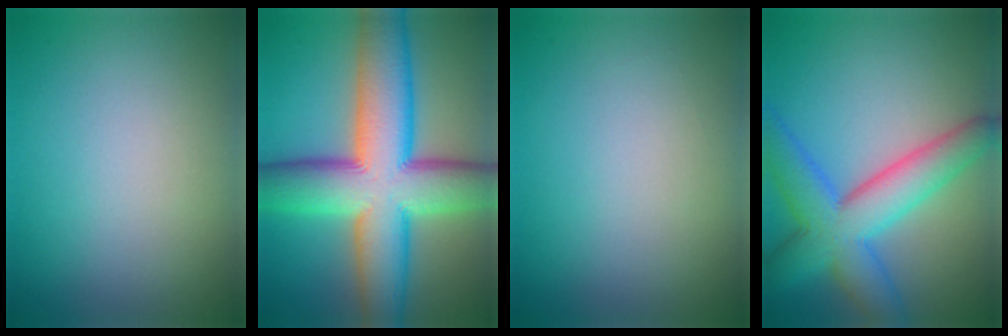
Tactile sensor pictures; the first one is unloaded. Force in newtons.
{"total": 14.0, "press": 14.0, "slide": 0.5}
{"total": 0.0}
{"total": 8.0, "press": 8.0, "slide": 0.2}